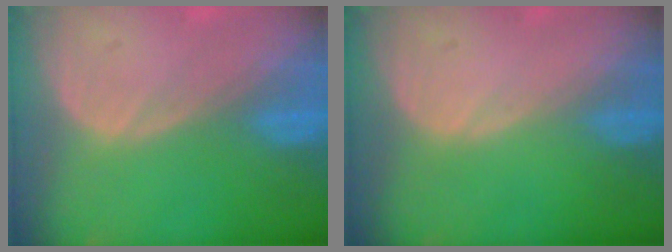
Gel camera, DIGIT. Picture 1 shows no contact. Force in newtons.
{"total": 0.0}